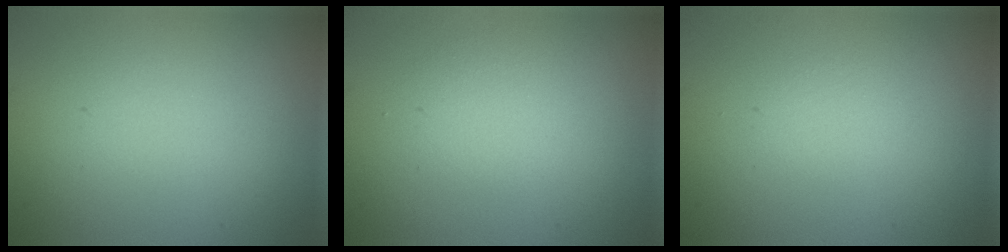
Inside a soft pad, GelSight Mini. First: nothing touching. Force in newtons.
{"total": 1.6, "press": 1.6, "slide": 0.2}
{"total": 0.7, "press": 0.7, "slide": 0.1}